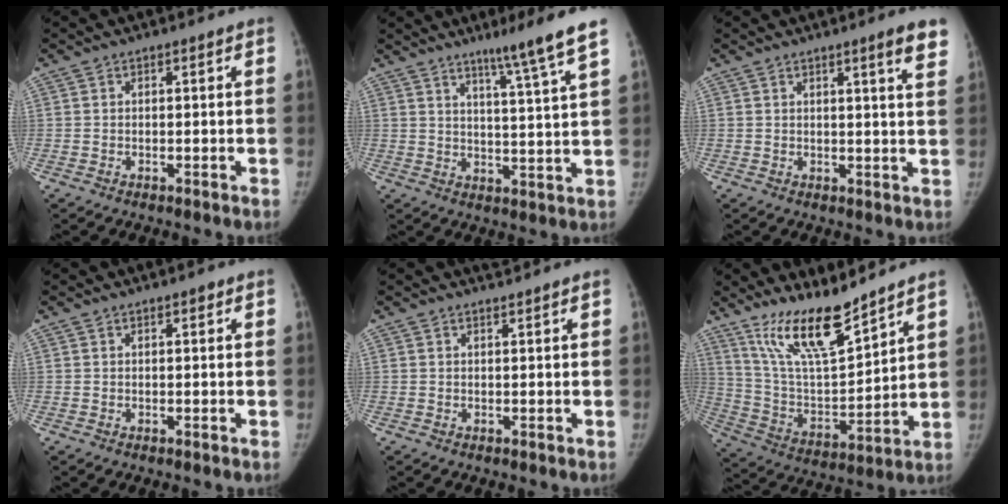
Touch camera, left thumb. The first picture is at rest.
{"total": 9.6, "force": [6.6, -0.9, 6.9], "torque": [-0.098, -0.042, 0.099]}
{"total": 5.4, "force": [3.6, 0.1, 4.0], "torque": [-0.041, -0.016, 0.041]}
{"total": 0.7, "force": [0.5, 0.3, 0.4], "torque": [-0.001, 0.001, 0.007]}
{"total": 1.3, "force": [1.3, -0.2, 0.0], "torque": [0.003, -0.009, 0.023]}
{"total": 15.5, "force": [12.2, 3.4, 9.0], "torque": [-0.136, -0.073, 0.237]}